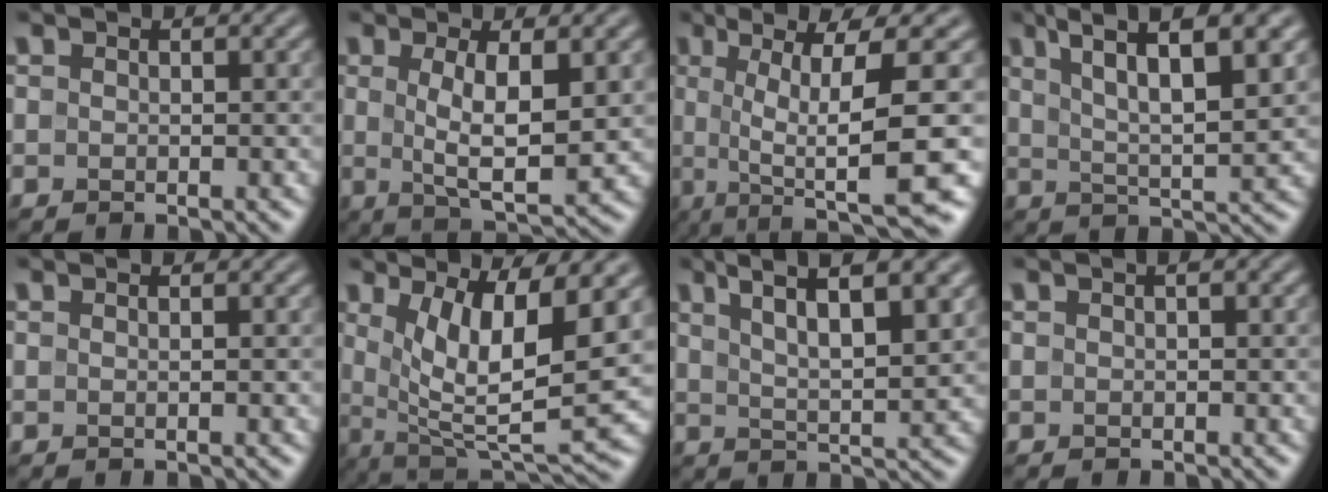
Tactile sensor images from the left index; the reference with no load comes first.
{"total": 5.7, "force": [0.7, 1.6, 5.4], "torque": [-0.097, -0.007, 0.016]}
{"total": 12.4, "force": [-0.5, 2.4, 12.1], "torque": [-0.168, 0.006, 0.001]}
{"total": 8.0, "force": [4.3, 1.9, 6.5], "torque": [-0.106, 0.011, 0.076]}
{"total": 0.9, "force": [0.0, 0.3, 0.9], "torque": [-0.008, 0.004, -0.004]}
{"total": 9.0, "force": [1.8, 2.7, 8.4], "torque": [-0.149, -0.015, 0.038]}
{"total": 7.1, "force": [4.2, 1.7, 5.5], "torque": [-0.086, 0.011, 0.072]}
{"total": 0.6, "force": [0.2, 0.1, 0.6], "torque": [-0.010, 0.007, 0.004]}